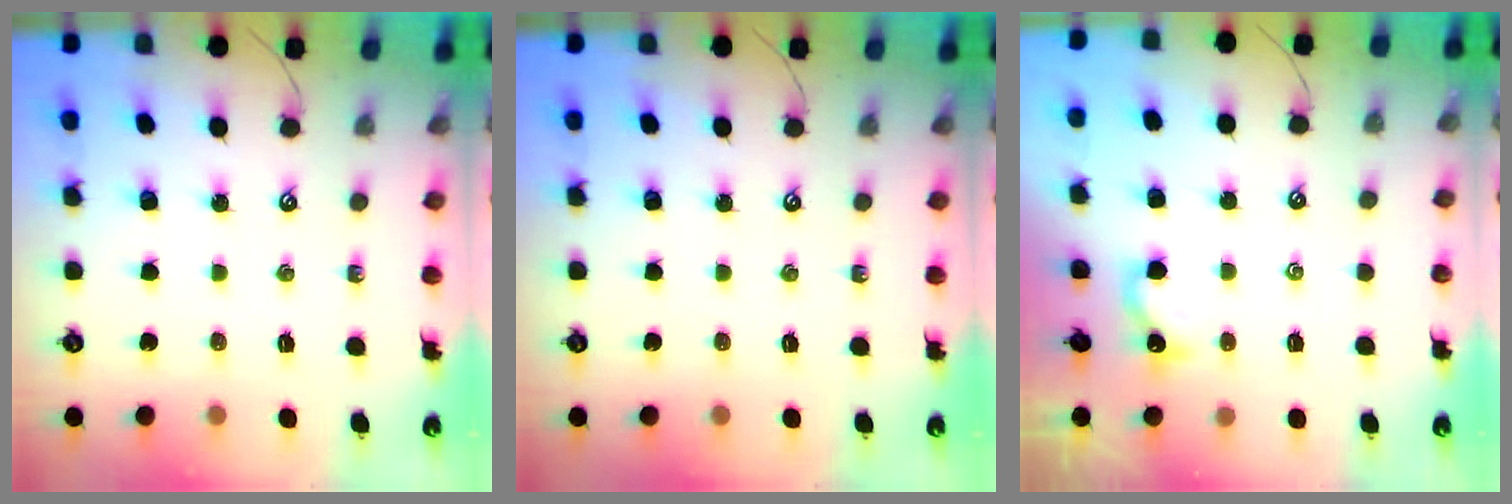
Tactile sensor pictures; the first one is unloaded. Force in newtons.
{"total": 0.0}
{"total": 0.8, "press": 0.7, "slide": 0.3}